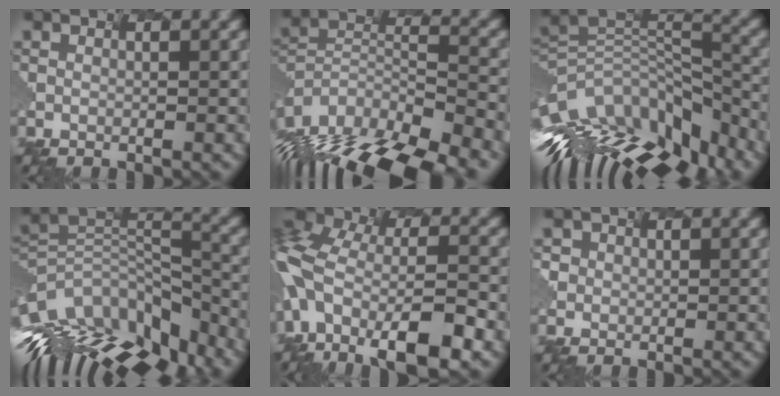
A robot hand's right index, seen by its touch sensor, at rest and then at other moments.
{"total": 16.1, "force": [-13.1, 5.6, 7.5], "torque": [-0.177, -0.011, -0.170]}
{"total": 11.8, "force": [-7.3, 5.1, 7.6], "torque": [-0.187, 0.005, -0.098]}
{"total": 12.2, "force": [-8.8, 5.2, 6.7], "torque": [-0.190, 0.000, -0.121]}
{"total": 12.8, "force": [-6.0, 6.9, 9.0], "torque": [-0.246, -0.025, -0.078]}
{"total": 1.3, "force": [-0.1, 0.2, -1.3], "torque": [-0.007, -0.014, 0.021]}